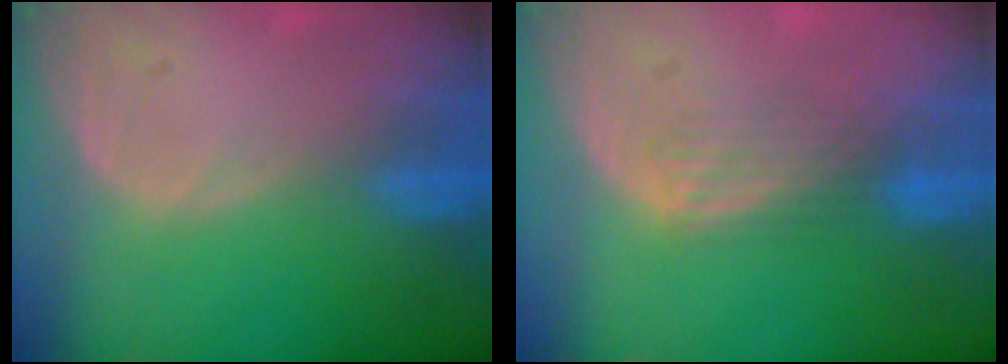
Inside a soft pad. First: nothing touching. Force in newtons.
{"total": 3.4, "press": 3.1, "slide": 1.5}